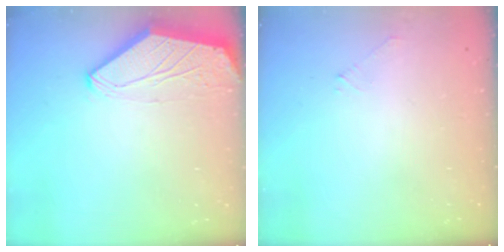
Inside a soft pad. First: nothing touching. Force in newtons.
{"total": 0.0}